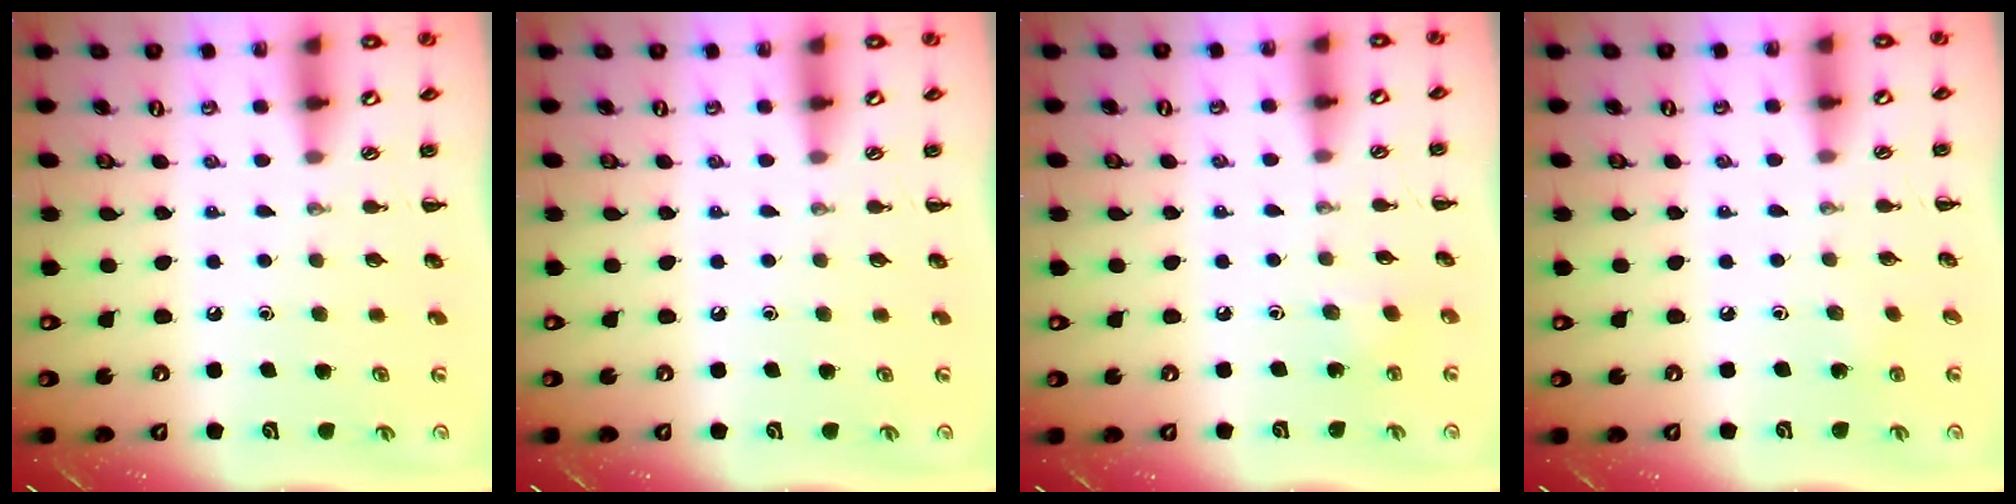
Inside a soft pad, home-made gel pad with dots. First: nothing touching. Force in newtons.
{"total": 0.0}
{"total": 2.8, "press": 2.6, "slide": 0.9}
{"total": 3.3, "press": 3.1, "slide": 1.0}